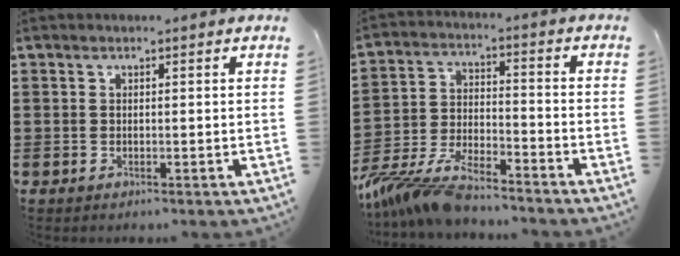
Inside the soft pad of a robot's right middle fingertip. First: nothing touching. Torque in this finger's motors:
{"motor_torque": [2.14, 0.00, 0.53, 0.21]}